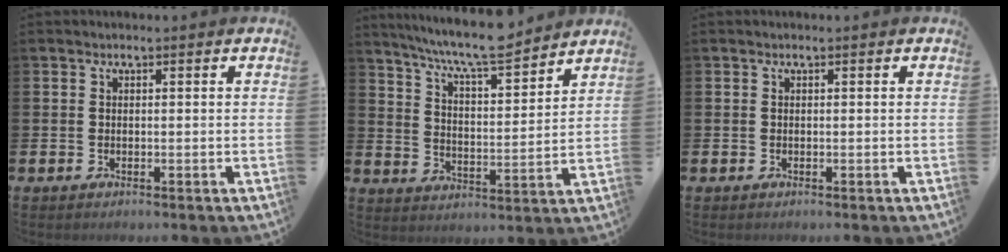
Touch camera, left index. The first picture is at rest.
{"total": 8.4, "force": [7.9, 0.3, 2.9], "torque": [-0.080, -0.051, 0.139]}
{"total": 0.0}